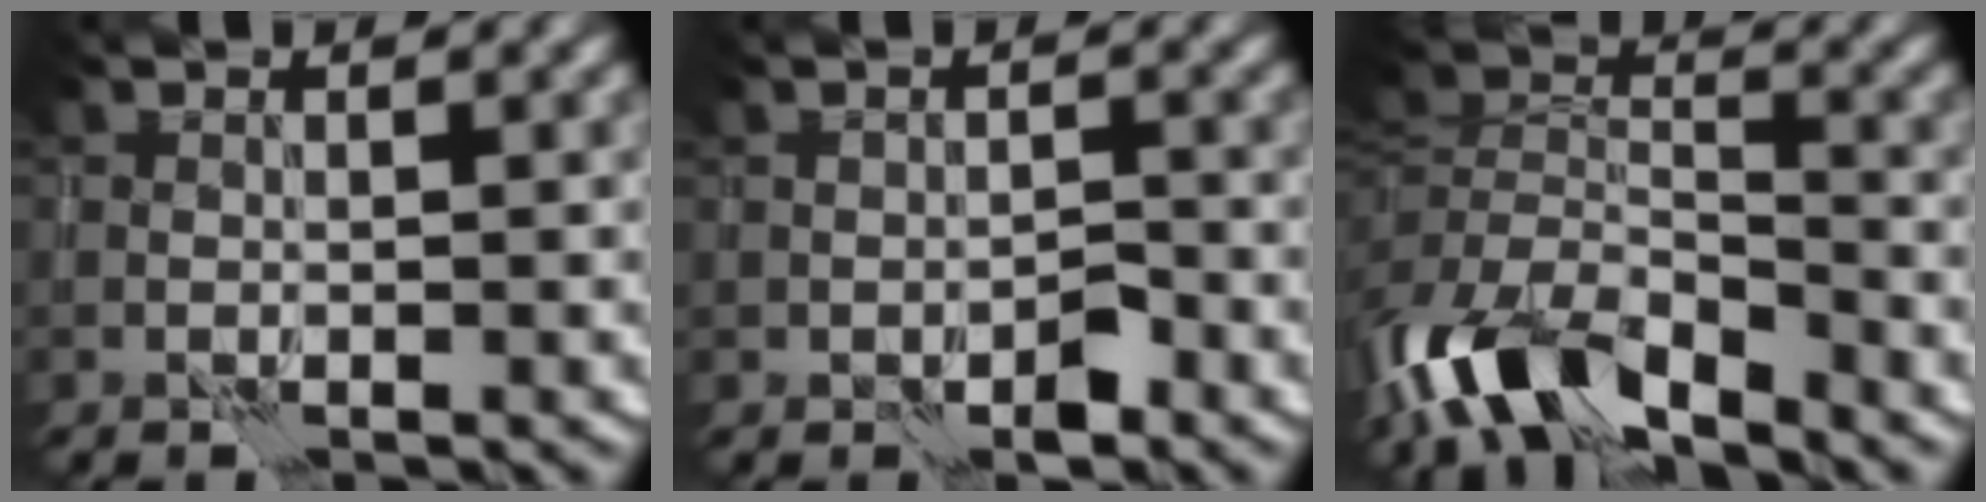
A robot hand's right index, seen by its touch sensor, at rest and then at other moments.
{"total": 1.7, "force": [-1.0, 1.1, 0.9], "torque": [-0.008, 0.003, -0.013]}
{"total": 9.6, "force": [-6.3, 4.1, 6.0], "torque": [-0.115, -0.014, -0.121]}